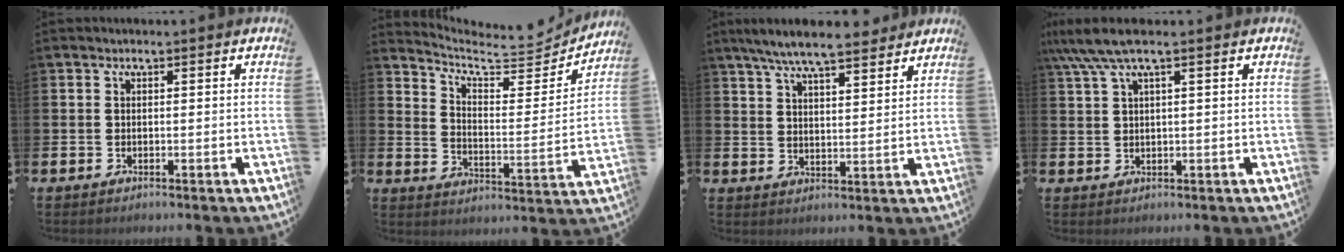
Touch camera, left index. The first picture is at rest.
{"total": 7.0, "force": [6.3, 1.9, 2.2], "torque": [-0.060, -0.056, 0.103]}
{"total": 7.7, "force": [7.1, 1.1, 2.8], "torque": [-0.070, -0.026, 0.128]}
{"total": 4.6, "force": [2.9, 0.6, 3.6], "torque": [-0.077, 0.002, 0.053]}